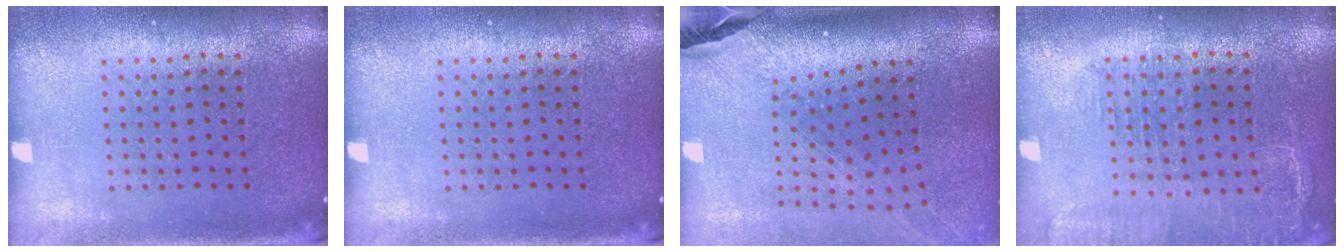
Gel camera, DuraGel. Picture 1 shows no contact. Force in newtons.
{"total": 0.0}
{"total": 1.8, "press": 1.5, "slide": 0.9}
{"total": 1.6, "press": 1.5, "slide": 0.7}